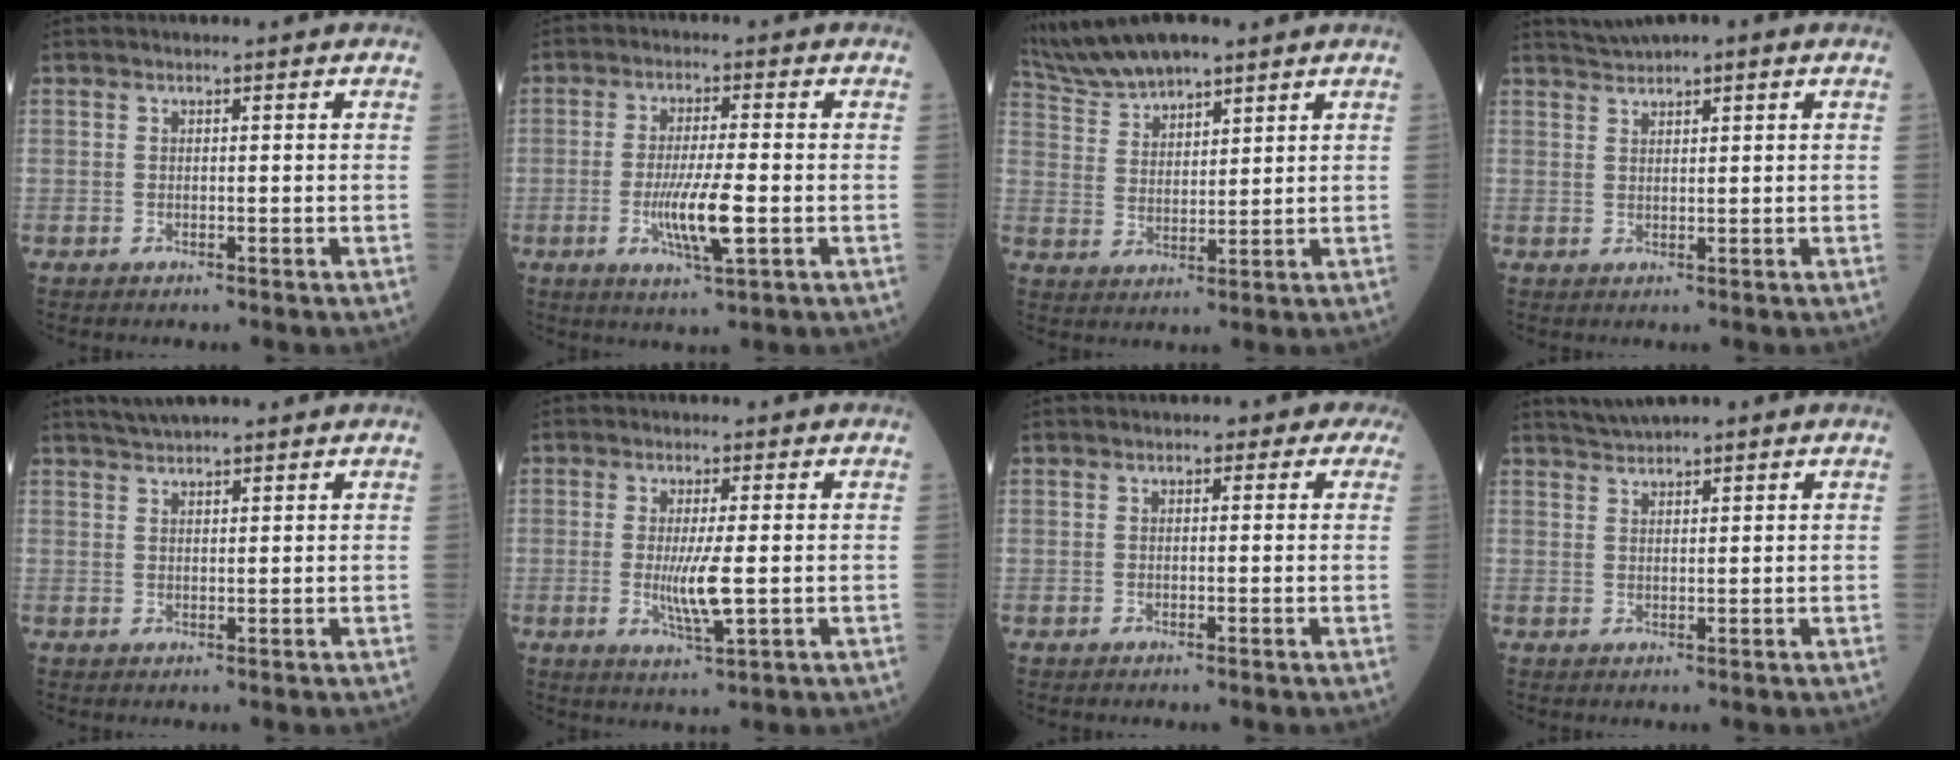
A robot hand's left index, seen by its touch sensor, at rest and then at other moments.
{"total": 7.5, "force": [-1.8, 0.5, 7.2], "torque": [-0.140, -0.015, -0.033]}
{"total": 8.7, "force": [7.8, 1.7, 3.7], "torque": [-0.090, 0.025, 0.157]}
{"total": 3.3, "force": [2.7, 0.1, 1.9], "torque": [-0.044, 0.028, 0.052]}
{"total": 5.5, "force": [4.7, 0.8, 2.6], "torque": [-0.043, 0.036, 0.079]}
{"total": 5.5, "force": [-0.4, 0.4, 5.5], "torque": [-0.113, -0.013, -0.005]}
{"total": 2.4, "force": [1.3, 1.6, 1.3], "torque": [-0.004, 0.009, -0.001]}
{"total": 3.2, "force": [2.9, 0.3, 1.3], "torque": [-0.031, 0.025, 0.055]}